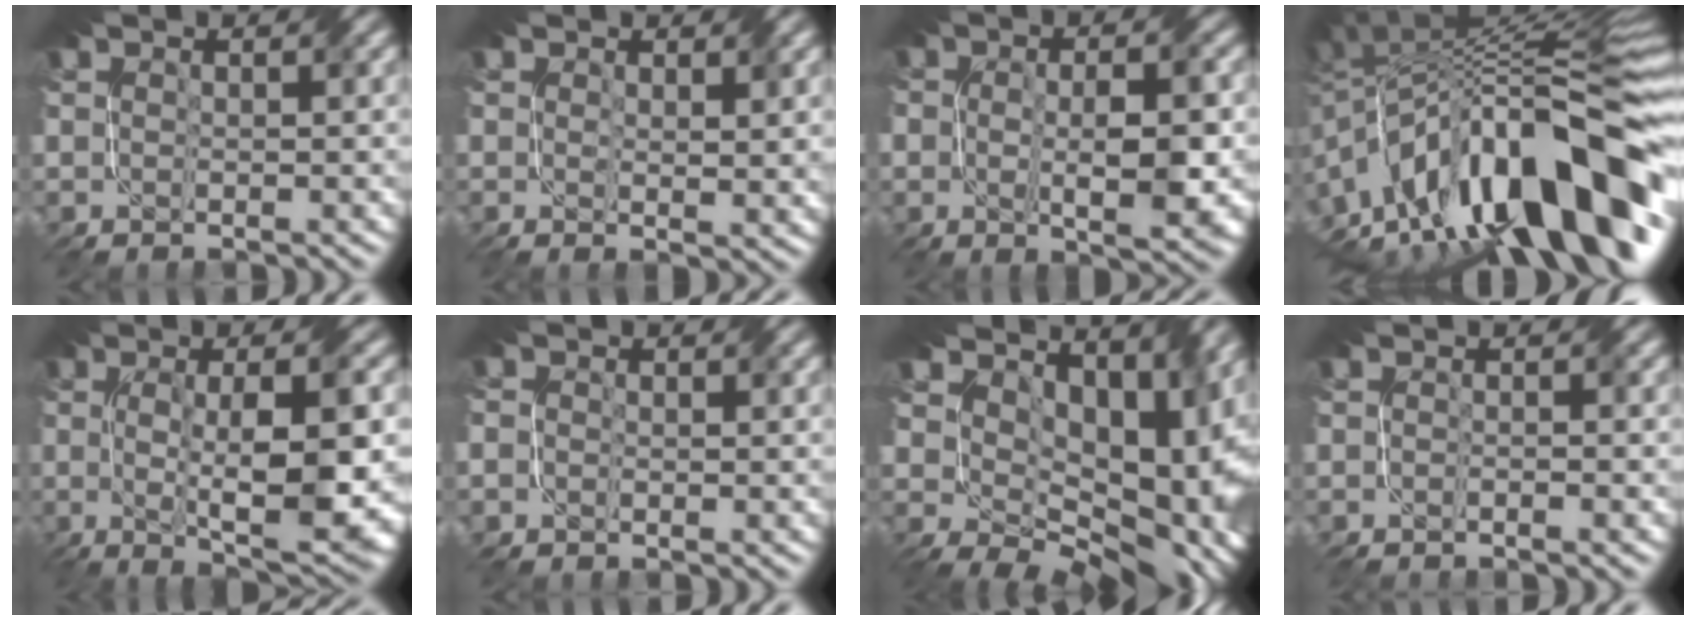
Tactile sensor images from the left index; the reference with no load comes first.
{"total": 2.3, "force": [0.7, 1.0, 2.0], "torque": [-0.037, -0.010, 0.011]}
{"total": 6.0, "force": [-1.0, 2.6, 5.3], "torque": [-0.091, -0.013, -0.010]}
{"total": 16.4, "force": [-6.5, 6.8, 13.4], "torque": [-0.190, 0.033, -0.133]}
{"total": 10.5, "force": [-1.1, 3.2, 10.0], "torque": [-0.156, -0.014, -0.011]}
{"total": 1.9, "force": [-0.3, 1.8, 0.5], "torque": [-0.012, 0.001, -0.005]}
{"total": 14.4, "force": [2.6, 9.6, 10.4], "torque": [-0.146, -0.015, 0.072]}
{"total": 1.4, "force": [-1.2, 0.4, 0.7], "torque": [-0.003, -0.005, -0.020]}